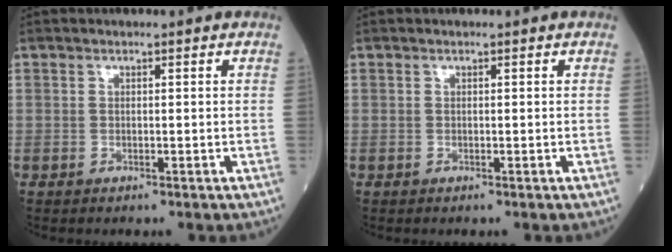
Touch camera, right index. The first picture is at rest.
{"total": 0.0}